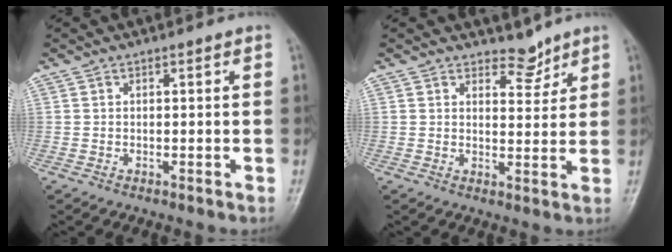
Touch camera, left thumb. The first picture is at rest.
{"total": 3.6, "force": [3.2, 1.7, 0.6], "torque": [0.010, -0.027, 0.050]}